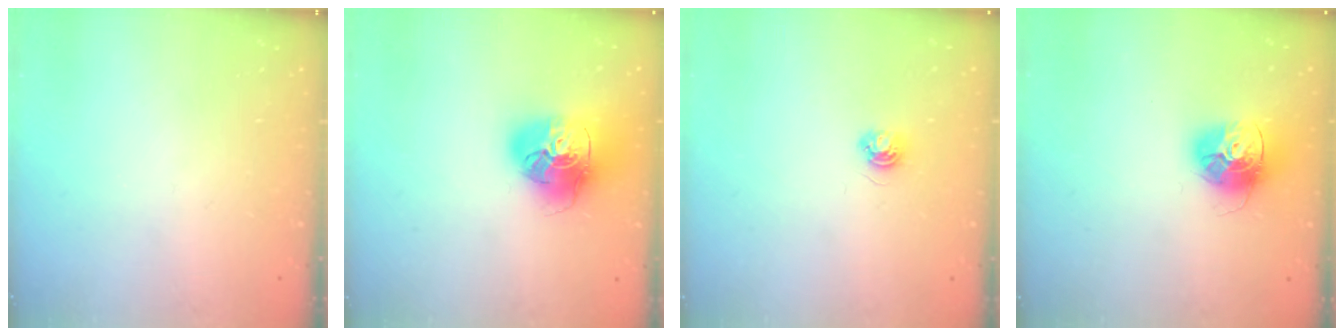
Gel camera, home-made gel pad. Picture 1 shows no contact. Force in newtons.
{"total": 19.5, "press": 19.4, "slide": 2.2}
{"total": 3.7, "press": 3.7, "slide": 0.5}
{"total": 14.5, "press": 14.4, "slide": 1.5}